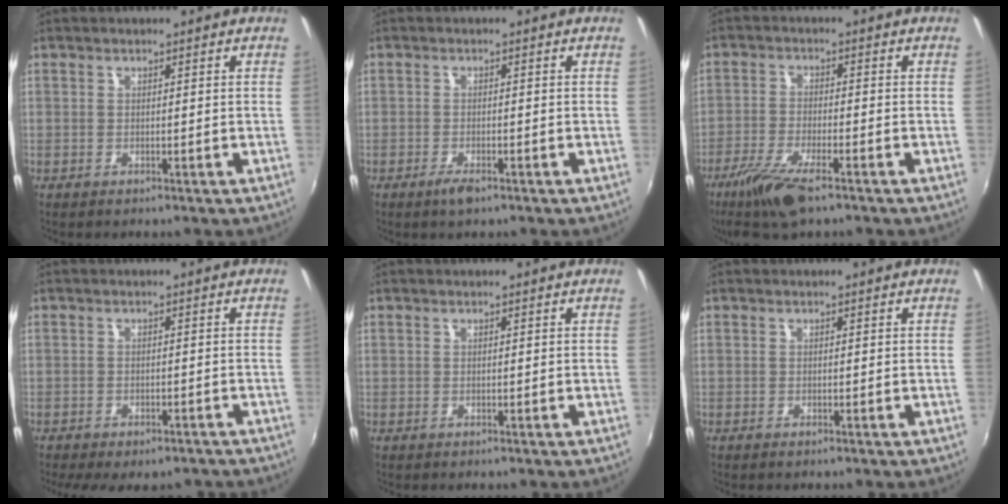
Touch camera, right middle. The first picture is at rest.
{"total": 2.7, "force": [-1.8, 0.8, 1.8], "torque": [-0.042, -0.006, -0.036]}
{"total": 9.9, "force": [-6.6, 2.4, 6.9], "torque": [-0.160, -0.030, -0.127]}
{"total": 9.0, "force": [-7.1, 3.3, 4.4], "torque": [-0.100, -0.028, -0.095]}
{"total": 0.0}
{"total": 0.0}